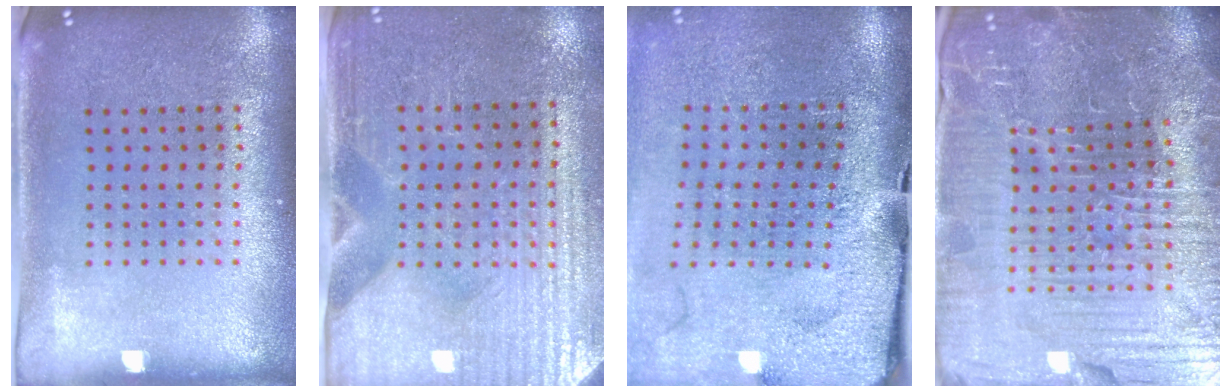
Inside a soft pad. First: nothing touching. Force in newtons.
{"total": 3.6, "press": 3.3, "slide": 1.3}
{"total": 4.0, "press": 3.2, "slide": 2.4}
{"total": 6.2, "press": 5.8, "slide": 2.3}